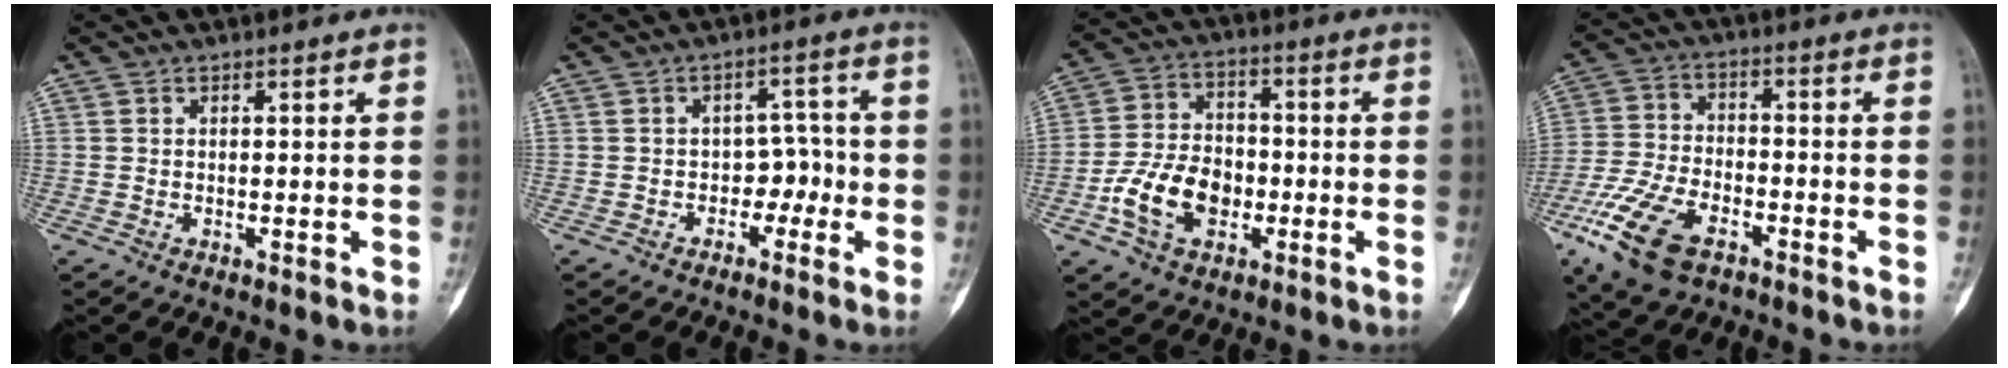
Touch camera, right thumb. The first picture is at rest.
{"total": 4.7, "force": [-1.8, 3.5, 2.6], "torque": [-0.004, 0.028, -0.034]}
{"total": 11.7, "force": [-3.6, 8.0, 7.7], "torque": [-0.132, 0.027, -0.067]}
{"total": 13.9, "force": [-7.4, 7.3, 9.2], "torque": [-0.193, 0.014, -0.138]}